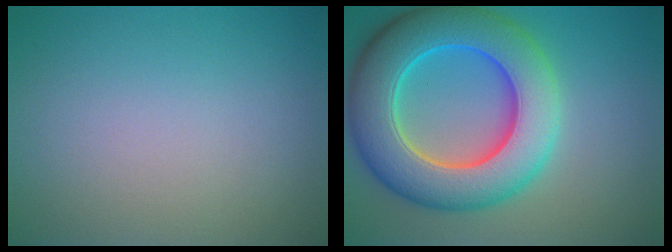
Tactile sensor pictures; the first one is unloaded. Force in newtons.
{"total": 11.3, "press": 11.3, "slide": 0.3}